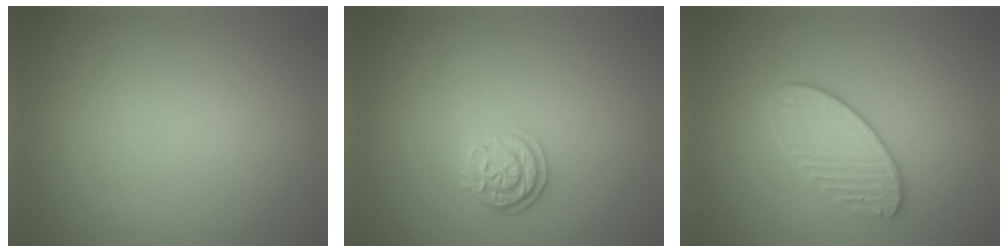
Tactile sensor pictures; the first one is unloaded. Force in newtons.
{"total": 2.5, "press": 2.1, "slide": 1.3}
{"total": 2.7, "press": 2.4, "slide": 1.2}